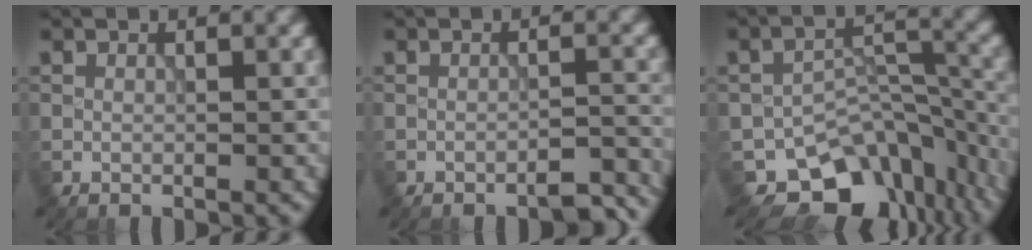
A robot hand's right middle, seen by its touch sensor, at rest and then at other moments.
{"total": 2.5, "force": [-2.2, 0.4, 1.1], "torque": [-0.011, 0.006, -0.033]}
{"total": 10.5, "force": [-7.4, 6.0, 4.4], "torque": [-0.050, -0.008, -0.105]}